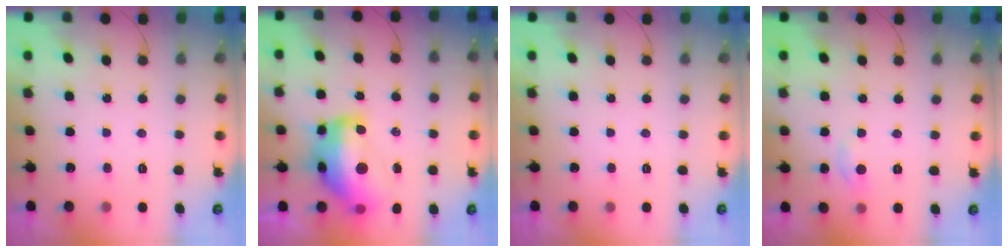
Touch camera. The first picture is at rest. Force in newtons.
{"total": 19.6, "press": 19.6, "slide": 1.4}
{"total": 0.0}
{"total": 3.5, "press": 3.5, "slide": 0.5}